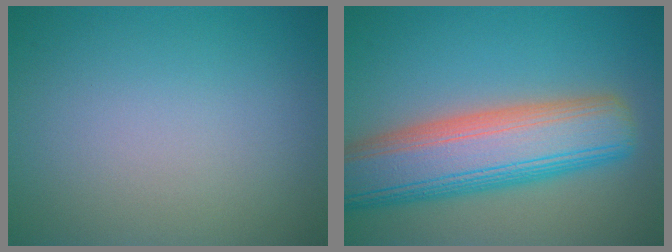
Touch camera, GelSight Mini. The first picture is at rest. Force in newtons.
{"total": 10.2, "press": 10.2, "slide": 0.5}